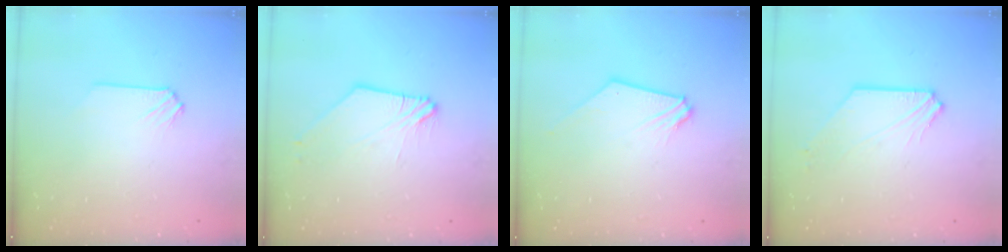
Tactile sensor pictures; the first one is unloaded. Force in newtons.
{"total": 2.8, "press": 2.8, "slide": 0.3}
{"total": 0.9, "press": 0.8, "slide": 0.2}
{"total": 2.3, "press": 2.3, "slide": 0.2}